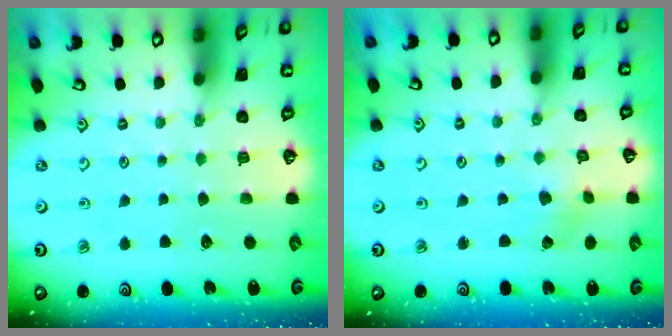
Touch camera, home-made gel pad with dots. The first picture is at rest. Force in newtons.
{"total": 1.9, "press": 1.9, "slide": 0.2}